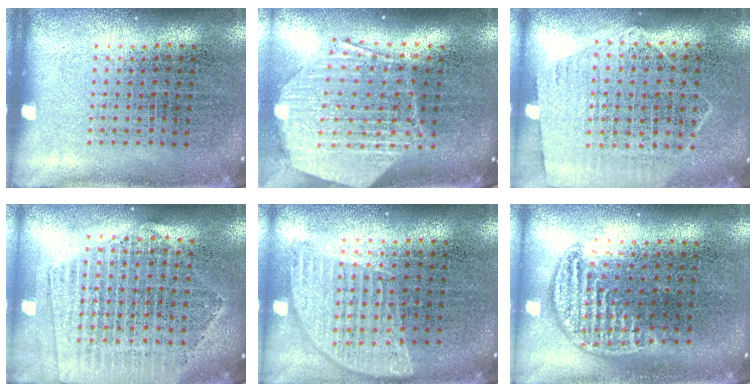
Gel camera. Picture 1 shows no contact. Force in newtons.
{"total": 2.9, "press": 2.3, "slide": 1.7}
{"total": 1.2, "press": 1.1, "slide": 0.6}
{"total": 2.1, "press": 1.9, "slide": 0.8}
{"total": 0.9, "press": 0.9, "slide": 0.2}
{"total": 0.8, "press": 0.8, "slide": 0.1}